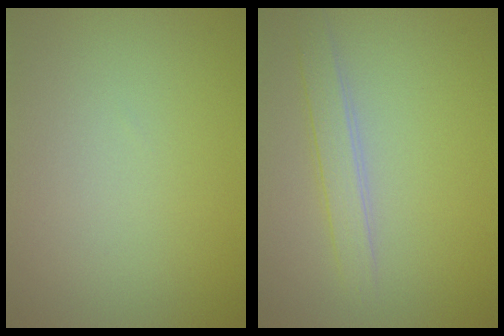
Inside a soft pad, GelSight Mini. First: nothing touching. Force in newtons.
{"total": 2.2, "press": 2.2, "slide": 0.1}